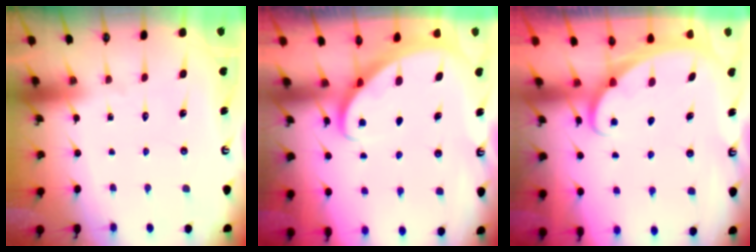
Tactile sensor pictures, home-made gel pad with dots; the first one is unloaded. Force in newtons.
{"total": 2.4, "press": 2.3, "slide": 0.3}
{"total": 1.8, "press": 1.7, "slide": 0.1}